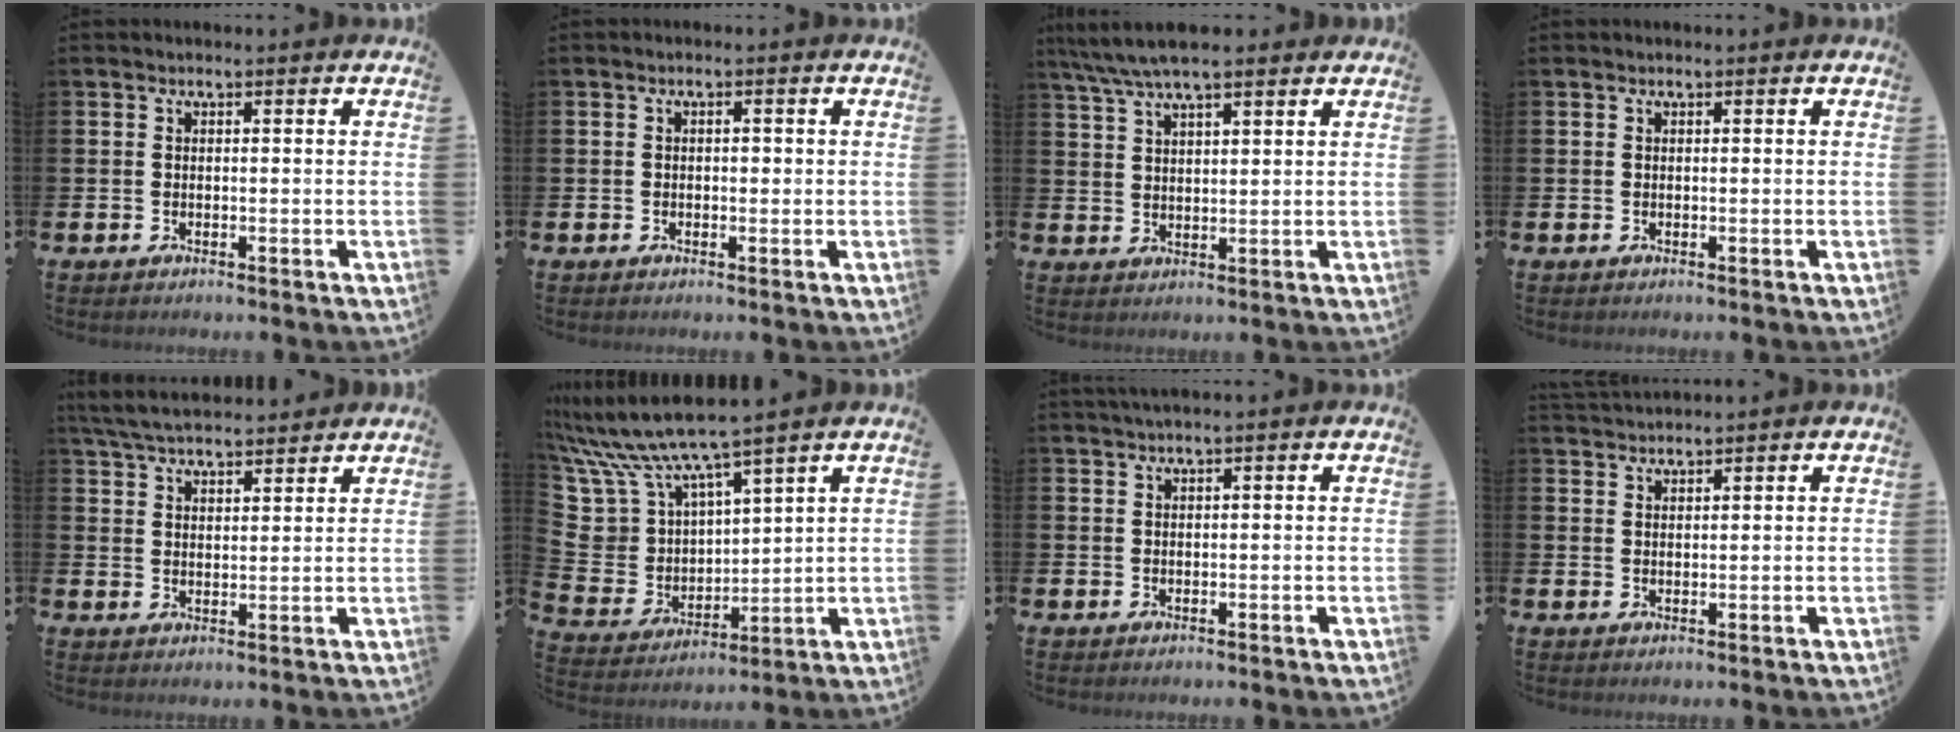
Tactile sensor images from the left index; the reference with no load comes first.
{"total": 1.0, "force": [-0.2, 0.6, 0.8], "torque": [-0.012, 0.002, -0.006]}
{"total": 6.4, "force": [5.4, 1.4, 3.0], "torque": [-0.072, -0.010, 0.099]}
{"total": 0.0}
{"total": 5.2, "force": [5.1, 0.8, 1.0], "torque": [-0.033, -0.021, 0.092]}
{"total": 7.9, "force": [6.9, 3.4, 1.6], "torque": [-0.086, -0.053, 0.127]}
{"total": 1.0, "force": [0.9, -0.1, 0.5], "torque": [-0.008, 0.000, 0.016]}
{"total": 2.0, "force": [2.0, 0.1, -0.1], "torque": [0.006, -0.009, 0.035]}